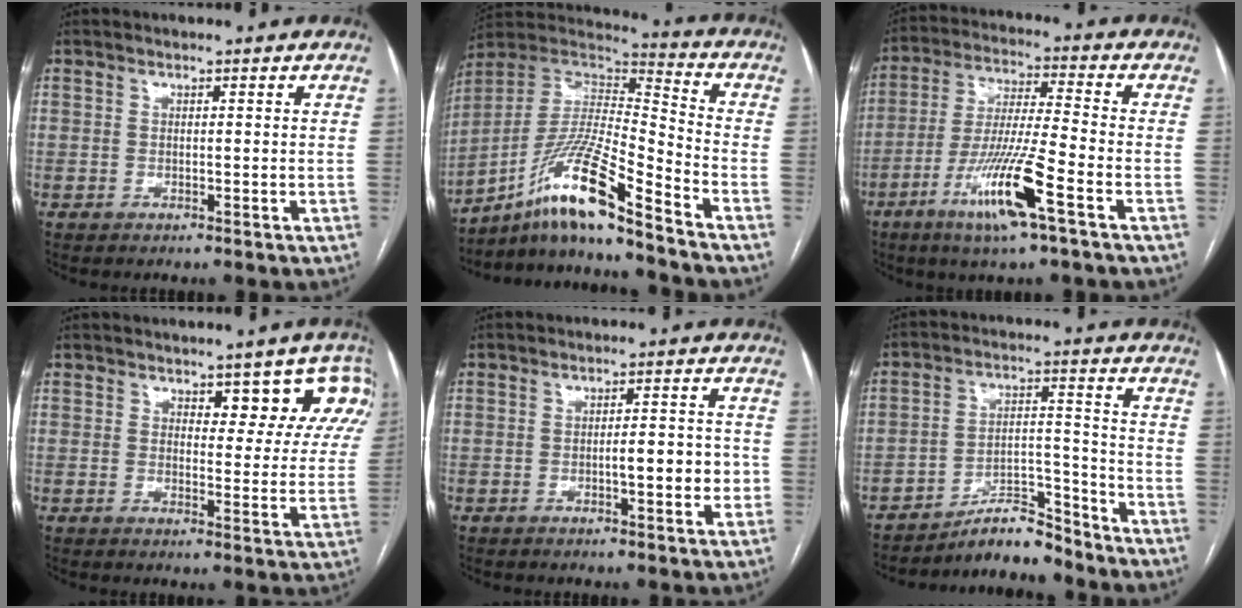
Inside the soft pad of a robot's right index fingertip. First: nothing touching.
{"total": 15.7, "force": [-11.2, 0.1, 11.1], "torque": [-0.213, 0.009, -0.202]}
{"total": 13.0, "force": [-6.3, 0.0, 11.4], "torque": [-0.226, -0.019, -0.118]}
{"total": 7.8, "force": [4.8, 3.8, 4.8], "torque": [-0.032, 0.002, 0.045]}
{"total": 5.2, "force": [-1.2, 1.3, 4.9], "torque": [-0.070, 0.011, -0.014]}
{"total": 8.1, "force": [-7.7, 1.5, 2.1], "torque": [-0.030, 0.029, -0.128]}